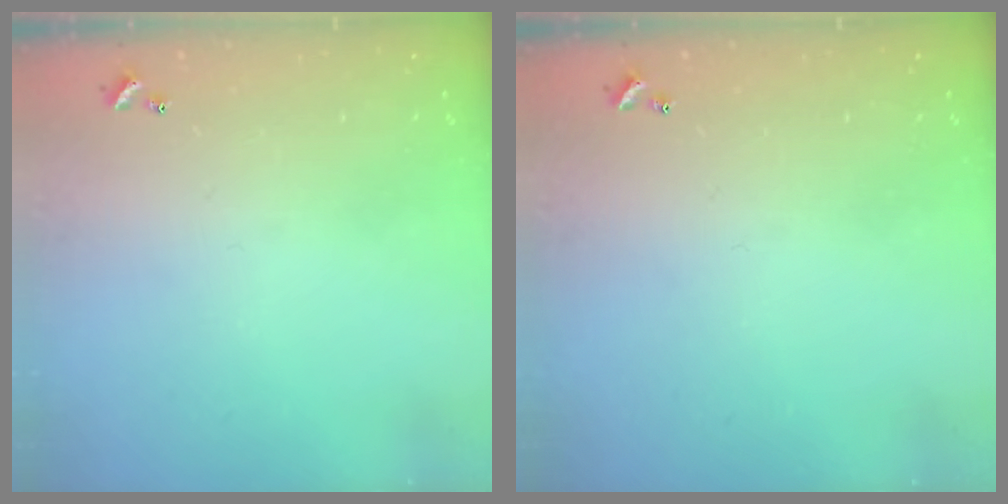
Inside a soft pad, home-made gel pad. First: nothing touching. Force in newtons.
{"total": 0.0}